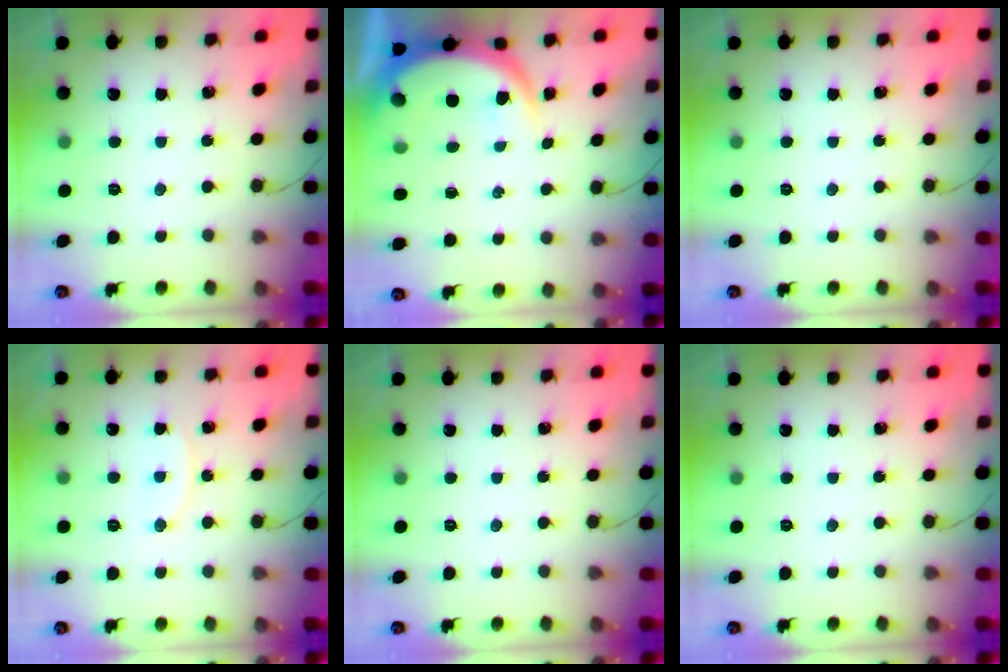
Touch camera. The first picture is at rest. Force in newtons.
{"total": 9.1, "press": 9.1, "slide": 1.1}
{"total": 0.0}
{"total": 7.8, "press": 7.8, "slide": 0.4}
{"total": 0.0}
{"total": 0.0}